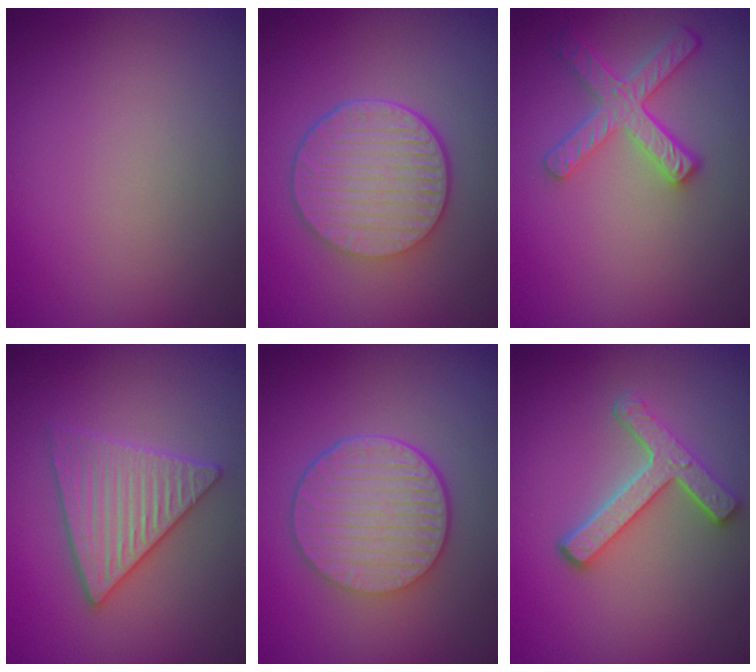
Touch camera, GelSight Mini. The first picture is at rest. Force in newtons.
{"total": 6.6, "press": 4.7, "slide": 4.6}
{"total": 4.3, "press": 3.5, "slide": 2.5}
{"total": 4.0, "press": 4.0, "slide": 0.5}
{"total": 6.6, "press": 4.7, "slide": 4.6}
{"total": 4.0, "press": 3.1, "slide": 2.5}